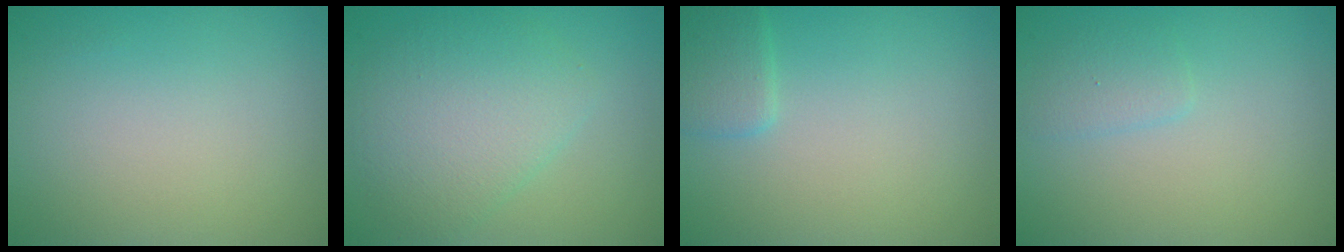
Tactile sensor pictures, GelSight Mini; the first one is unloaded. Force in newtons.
{"total": 5.0, "press": 5.0, "slide": 0.1}
{"total": 1.8, "press": 1.8, "slide": 0.1}
{"total": 1.3, "press": 1.3, "slide": 0.1}